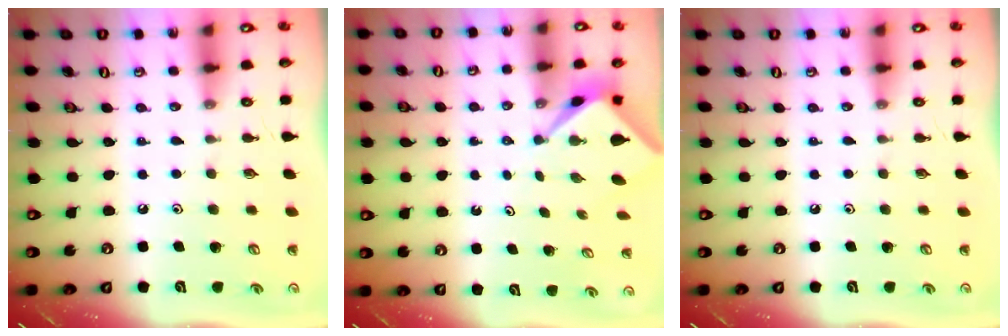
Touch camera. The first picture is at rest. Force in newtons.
{"total": 2.3, "press": 2.3, "slide": 0.3}
{"total": 0.0}